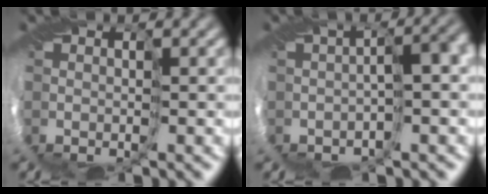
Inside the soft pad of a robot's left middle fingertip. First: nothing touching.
{"total": 3.8, "force": [-1.3, 1.0, 3.4], "torque": [-0.037, 0.013, -0.018]}